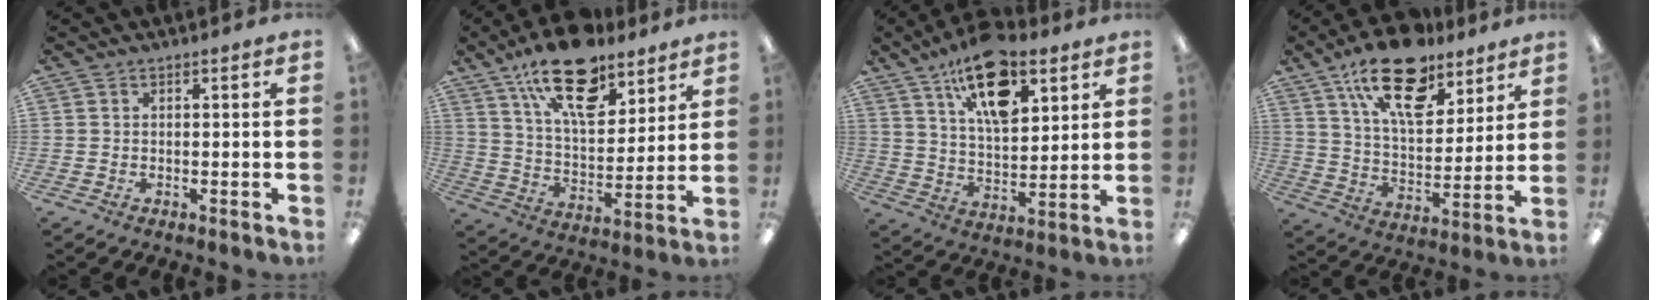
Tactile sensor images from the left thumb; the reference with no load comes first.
{"total": 20.0, "force": [13.1, 9.4, 11.9], "torque": [-0.188, -0.061, 0.225]}
{"total": 17.5, "force": [10.4, 8.1, 11.5], "torque": [-0.182, -0.039, 0.176]}
{"total": 20.3, "force": [13.0, 9.8, 12.0], "torque": [-0.192, -0.060, 0.225]}